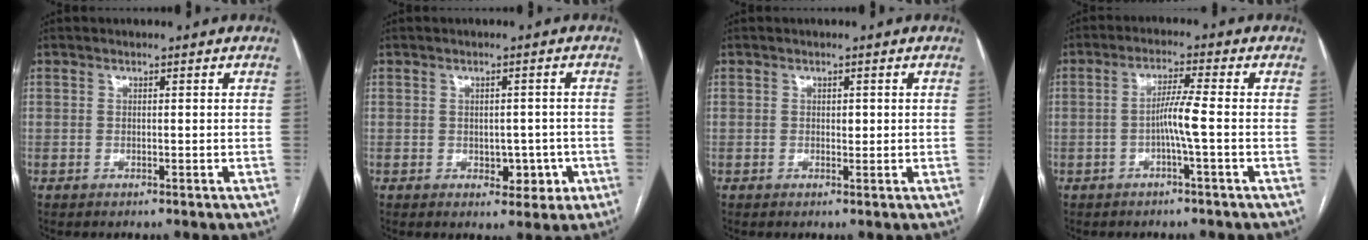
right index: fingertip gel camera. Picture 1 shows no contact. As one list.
[{"total": 4.2, "force": [-1.1, 2.8, 2.9], "torque": [-0.025, 0.008, -0.005]}, {"total": 0.9, "force": [0.1, 0.6, 0.7], "torque": [-0.008, 0.001, 0.002]}, {"total": 4.3, "force": [-1.1, -0.7, 4.1], "torque": [-0.076, 0.006, -0.020]}]